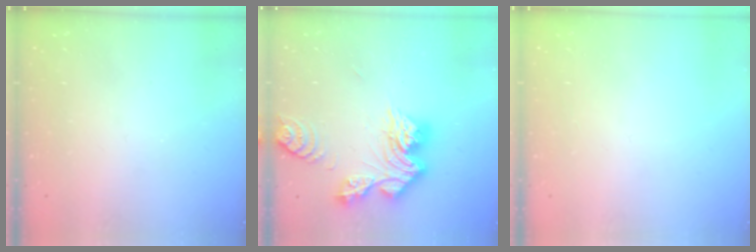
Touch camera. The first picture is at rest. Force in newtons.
{"total": 14.3, "press": 14.2, "slide": 1.5}
{"total": 0.0}